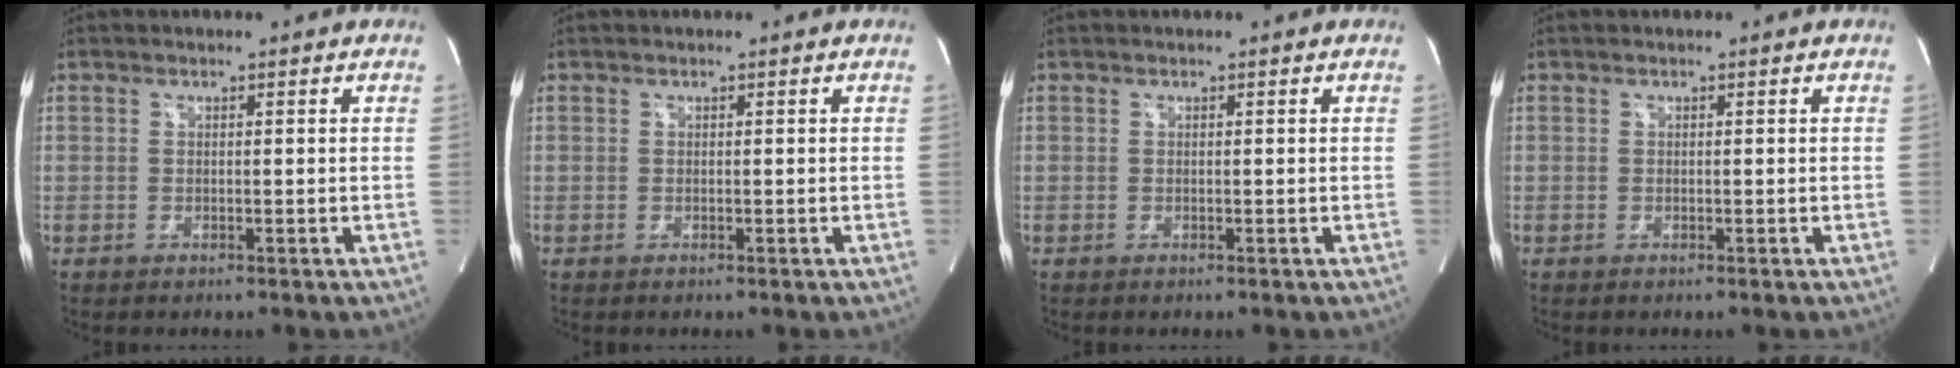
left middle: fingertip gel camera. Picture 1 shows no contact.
{"total": 0.0}
{"total": 0.0}
{"total": 0.0}